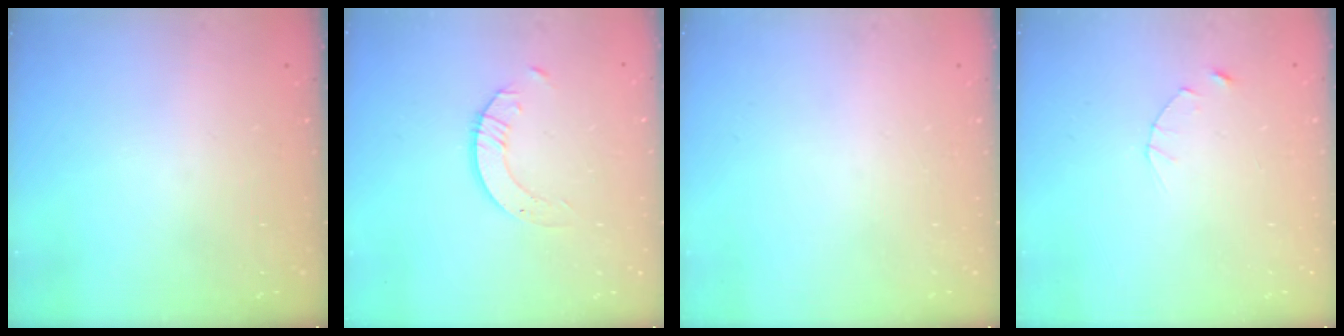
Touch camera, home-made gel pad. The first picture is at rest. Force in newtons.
{"total": 2.3, "press": 2.3, "slide": 0.2}
{"total": 0.0}
{"total": 2.5, "press": 2.4, "slide": 0.3}